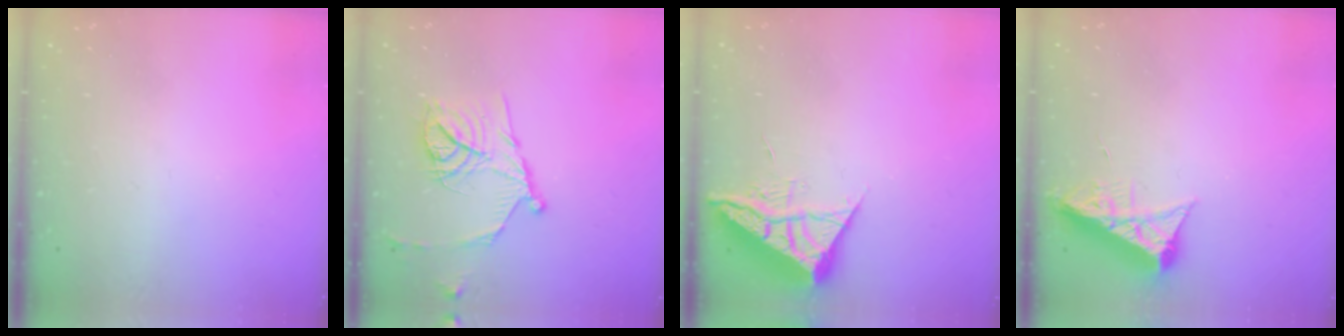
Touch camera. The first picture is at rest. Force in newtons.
{"total": 15.4, "press": 15.3, "slide": 1.5}
{"total": 6.4, "press": 6.4, "slide": 0.2}
{"total": 7.7, "press": 7.6, "slide": 1.0}